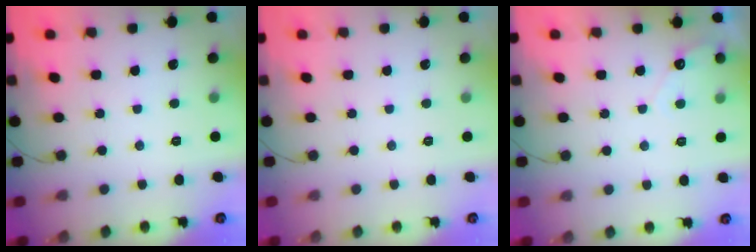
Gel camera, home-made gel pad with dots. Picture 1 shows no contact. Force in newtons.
{"total": 0.0}
{"total": 3.7, "press": 3.7, "slide": 0.1}